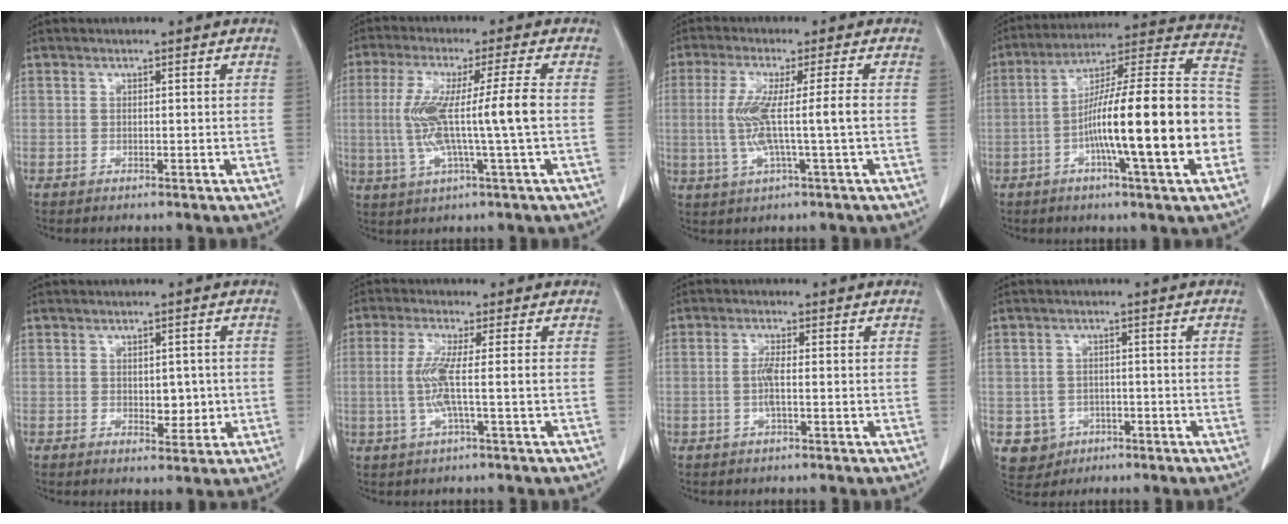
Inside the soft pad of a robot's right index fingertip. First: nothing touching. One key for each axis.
{"total": 11.0, "fx": -0.3, "fy": -0.7, "fz": 11.0, "tx": -0.226, "ty": 0.005, "tz": -0.007}
{"total": 7.8, "fx": -0.4, "fy": -0.7, "fz": 7.8, "tx": -0.164, "ty": -0.002, "tz": -0.007}
{"total": 21.9, "fx": -5.1, "fy": 1.1, "fz": 21.3, "tx": -0.297, "ty": 0.015, "tz": -0.084}
{"total": 3.6, "fx": -0.1, "fy": 2.1, "fz": 2.9, "tx": -0.032, "ty": -0.003, "tz": 0.005}
{"total": 5.4, "fx": -0.4, "fy": -0.4, "fz": 5.3, "tx": -0.119, "ty": -0.003, "tz": -0.011}
{"total": 2.5, "fx": -0.4, "fy": 0.2, "fz": 2.5, "tx": -0.056, "ty": -0.002, "tz": -0.009}
{"total": 4.4, "fx": -1.6, "fy": 4.1, "fz": 0.5, "tx": -0.001, "ty": 0.010, "tz": -0.016}